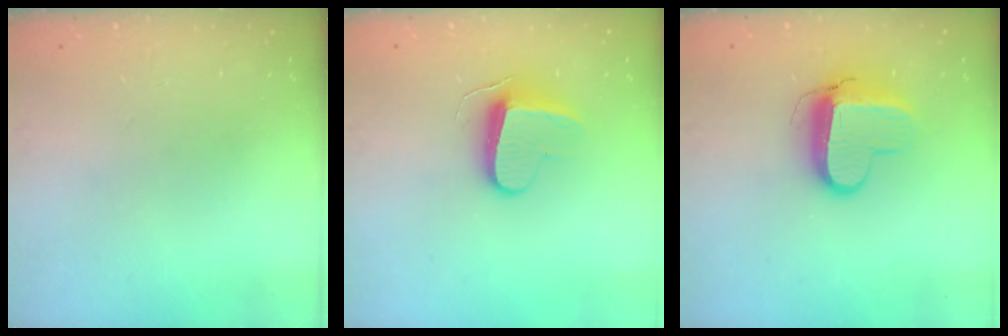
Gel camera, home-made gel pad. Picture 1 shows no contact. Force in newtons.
{"total": 9.2, "press": 9.2, "slide": 0.7}
{"total": 10.3, "press": 10.3, "slide": 1.2}